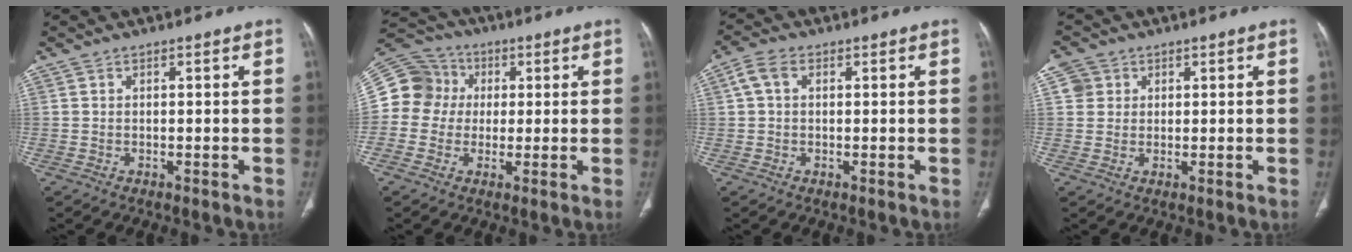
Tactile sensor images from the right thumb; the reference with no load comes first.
{"total": 13.1, "force": [1.2, 12.5, 3.9], "torque": [-0.068, 0.038, 0.020]}
{"total": 3.7, "force": [0.9, 2.4, 2.7], "torque": [-0.057, 0.014, 0.017]}
{"total": 3.5, "force": [1.3, 3.2, 0.5], "torque": [0.006, -0.002, 0.023]}